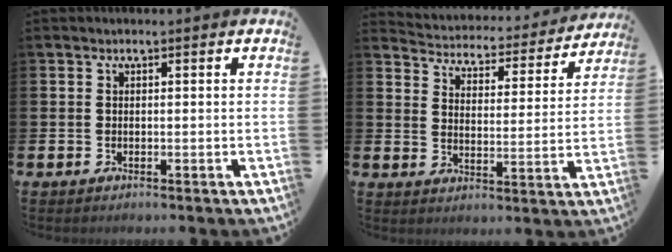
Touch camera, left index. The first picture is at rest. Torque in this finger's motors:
{"motor_torque": [0.62, -1.52, 0.19, 0.01]}